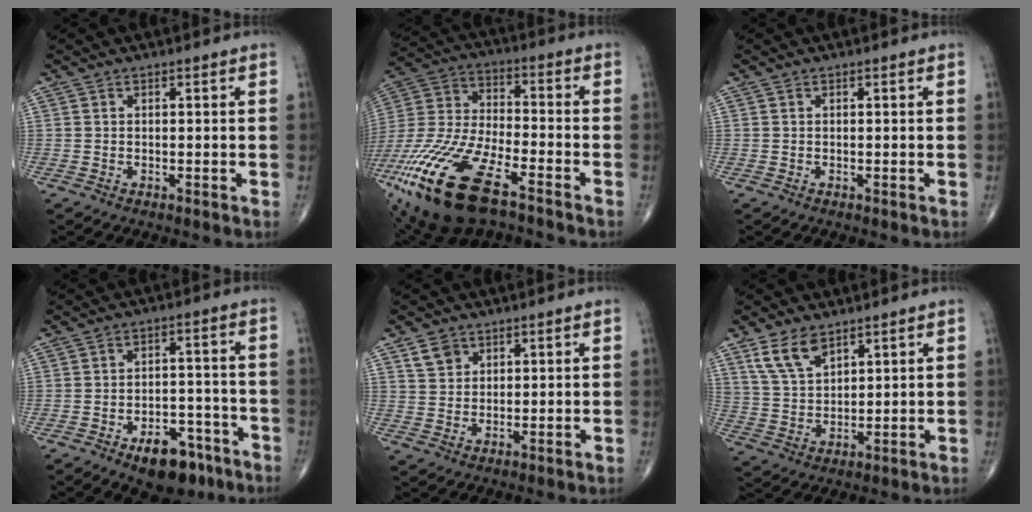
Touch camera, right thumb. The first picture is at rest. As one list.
[{"total": 24.5, "force": [-13.6, 9.5, 18.0], "torque": [-0.436, 0.010, -0.253]}, {"total": 0.0}, {"total": 10.5, "force": [-6.4, 5.6, 6.1], "torque": [-0.058, 0.043, -0.089]}, {"total": 3.9, "force": [2.3, 2.8, 1.3], "torque": [-0.010, -0.011, 0.046]}, {"total": 7.8, "force": [5.1, 3.9, 4.4], "torque": [-0.074, -0.022, 0.109]}]